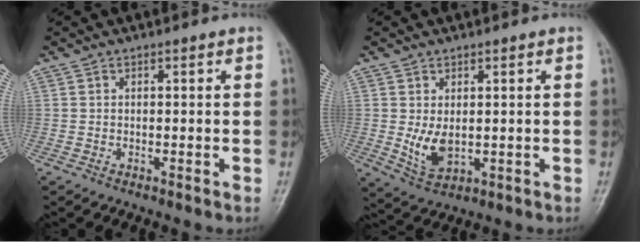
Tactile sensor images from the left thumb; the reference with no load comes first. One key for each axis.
{"total": 5.2, "fx": 0.1, "fy": 3.1, "fz": 4.2, "tx": -0.073, "ty": -0.010, "tz": 0.017}